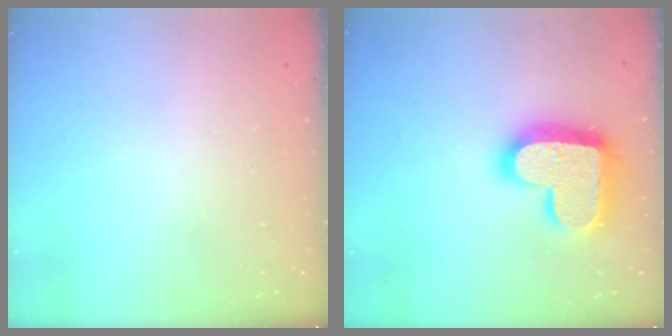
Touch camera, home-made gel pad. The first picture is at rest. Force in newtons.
{"total": 21.4, "press": 21.4, "slide": 1.3}